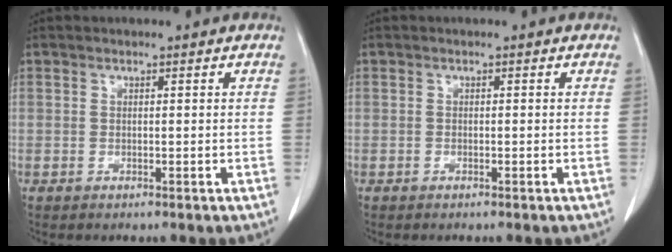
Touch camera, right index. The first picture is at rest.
{"total": 0.0}